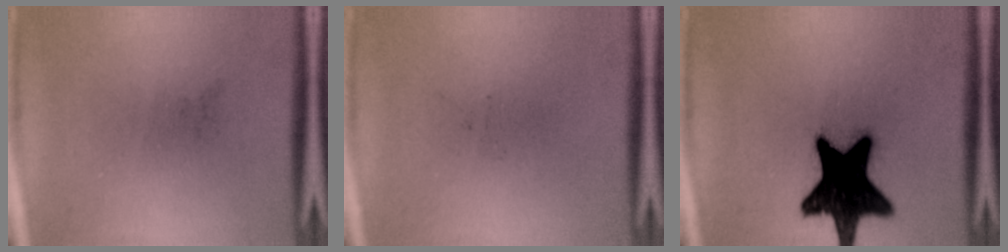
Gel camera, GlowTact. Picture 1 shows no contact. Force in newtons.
{"total": 0.0}
{"total": 19.0}